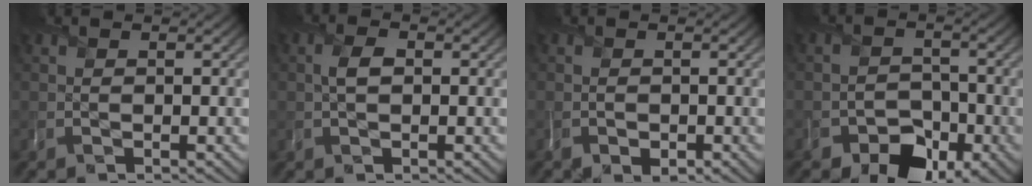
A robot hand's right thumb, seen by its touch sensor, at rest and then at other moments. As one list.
[{"total": 2.0, "force": [0.2, 1.2, 1.6], "torque": [-0.036, 0.003, 0.001]}, {"total": 2.2, "force": [-1.1, 1.5, 1.3], "torque": [-0.024, -0.009, -0.018]}, {"total": 8.3, "force": [-5.2, 5.2, 3.8], "torque": [-0.055, -0.010, -0.083]}]